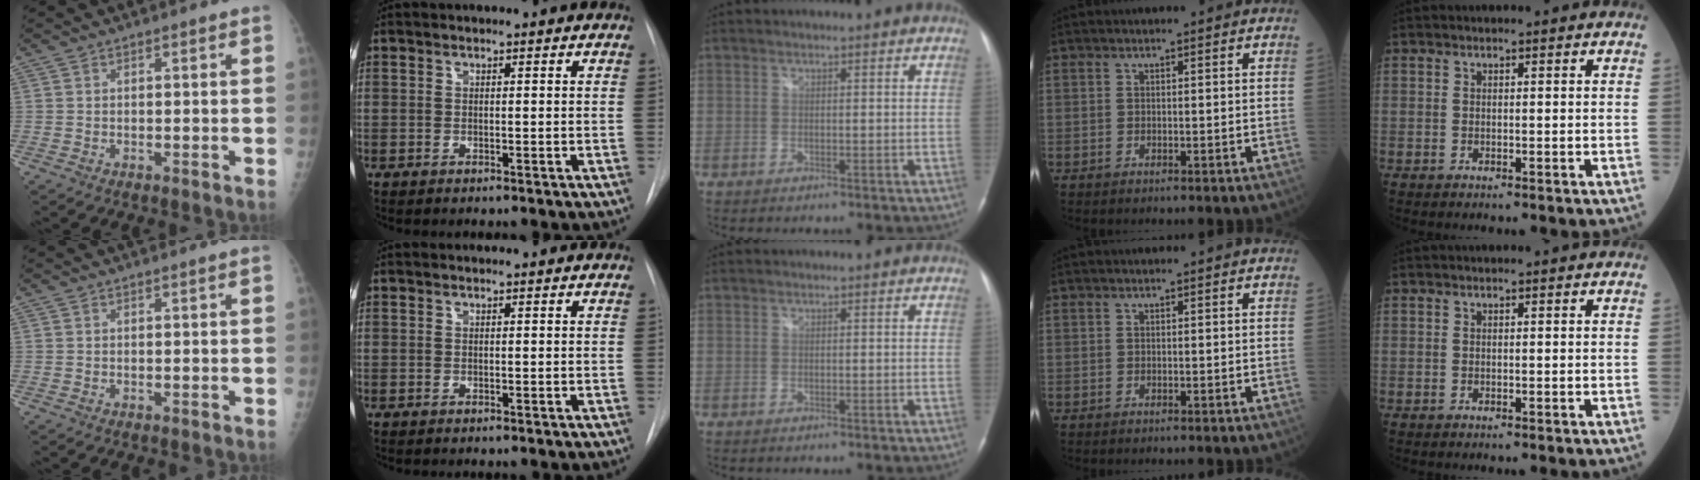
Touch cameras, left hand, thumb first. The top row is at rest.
{}